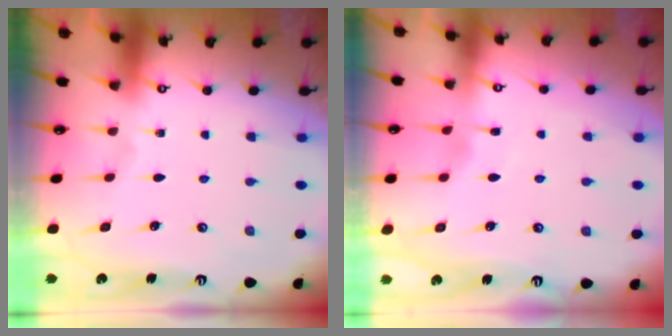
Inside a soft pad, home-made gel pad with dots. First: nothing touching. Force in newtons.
{"total": 3.6, "press": 3.6, "slide": 0.4}